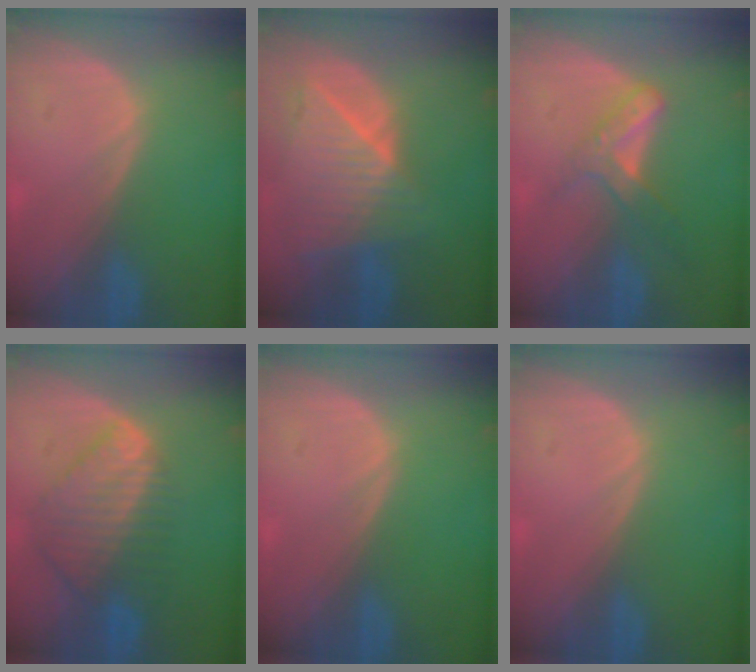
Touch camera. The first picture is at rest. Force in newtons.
{"total": 9.2, "press": 8.3, "slide": 4.0}
{"total": 5.6, "press": 4.9, "slide": 2.7}
{"total": 9.0, "press": 7.7, "slide": 4.5}
{"total": 0.0}
{"total": 0.0}